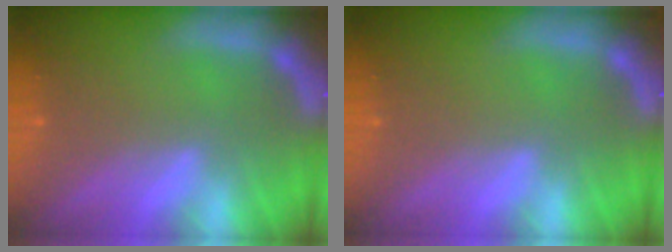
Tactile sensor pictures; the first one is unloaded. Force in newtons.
{"total": 0.0}